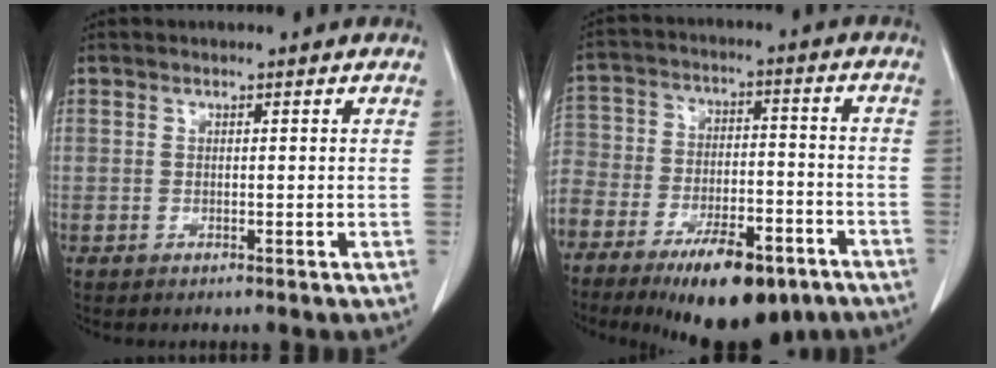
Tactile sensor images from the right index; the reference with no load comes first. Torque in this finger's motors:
{"motor_torque": [1.17, -0.97, 0.18, 0.00]}